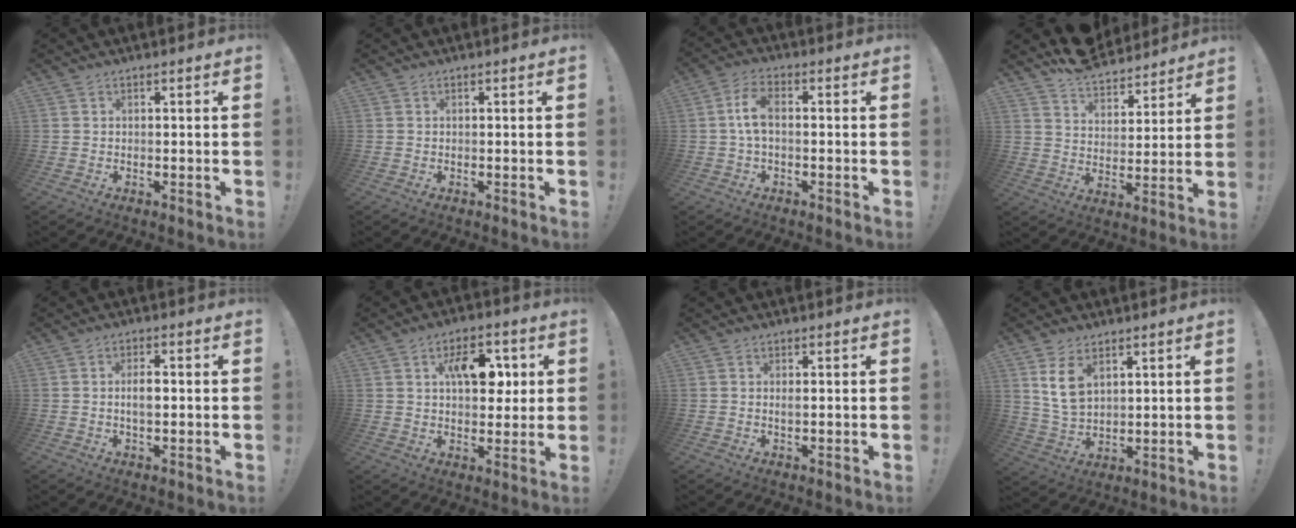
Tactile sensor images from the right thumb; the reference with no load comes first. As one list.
[{"total": 0.0}, {"total": 6.7, "force": [0.3, 3.1, 5.9], "torque": [-0.118, -0.001, 0.004]}, {"total": 9.5, "force": [8.5, 4.0, 1.4], "torque": [-0.036, -0.073, 0.163]}, {"total": 4.0, "force": [-0.1, 1.8, 3.6], "torque": [-0.059, 0.001, -0.009]}, {"total": 12.3, "force": [3.9, 7.1, 9.2], "torque": [-0.120, 0.003, 0.065]}, {"total": 0.9, "force": [0.2, 0.1, 0.9], "torque": [-0.010, -0.003, 0.002]}, {"total": 8.6, "force": [4.5, 5.1, 5.2], "torque": [-0.087, -0.020, 0.086]}]